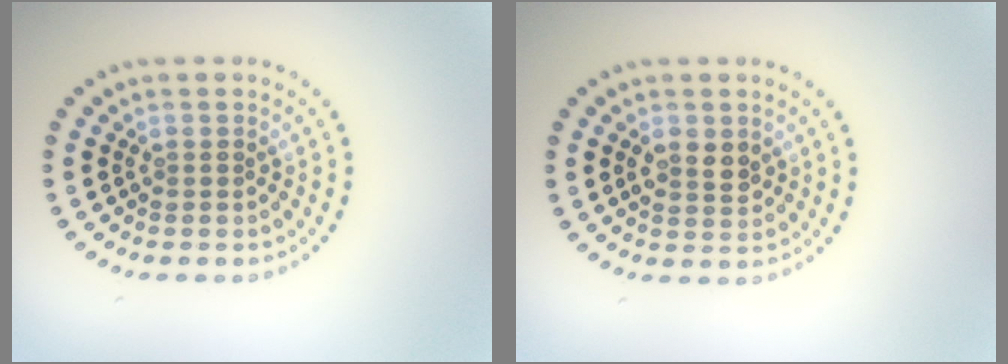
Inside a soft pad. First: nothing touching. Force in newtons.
{"total": 2.1, "press": 2.1, "slide": 0.3}